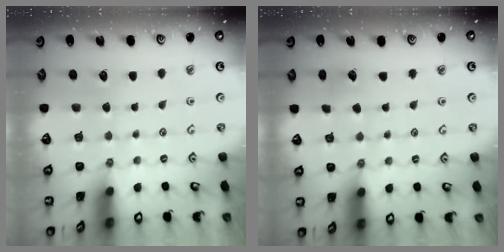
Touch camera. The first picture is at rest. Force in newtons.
{"total": 2.7, "press": 2.7, "slide": 0.4}